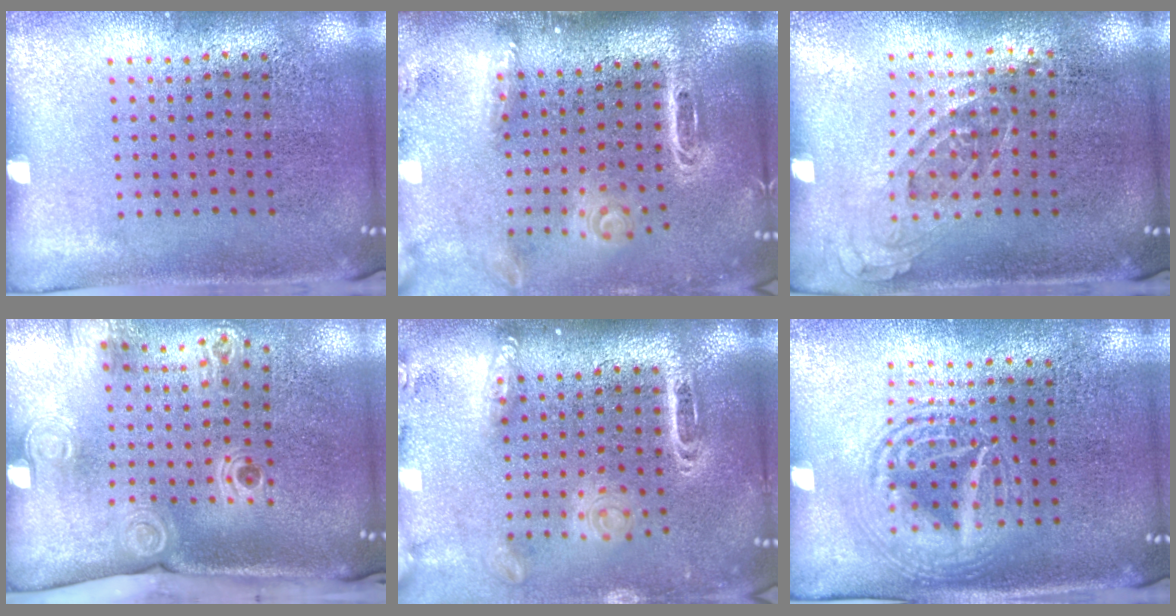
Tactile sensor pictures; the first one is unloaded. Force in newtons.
{"total": 3.0, "press": 2.1, "slide": 2.1}
{"total": 0.8, "press": 0.7, "slide": 0.4}
{"total": 2.3, "press": 1.7, "slide": 1.6}
{"total": 2.5, "press": 1.8, "slide": 1.7}
{"total": 2.6, "press": 2.5, "slide": 0.3}